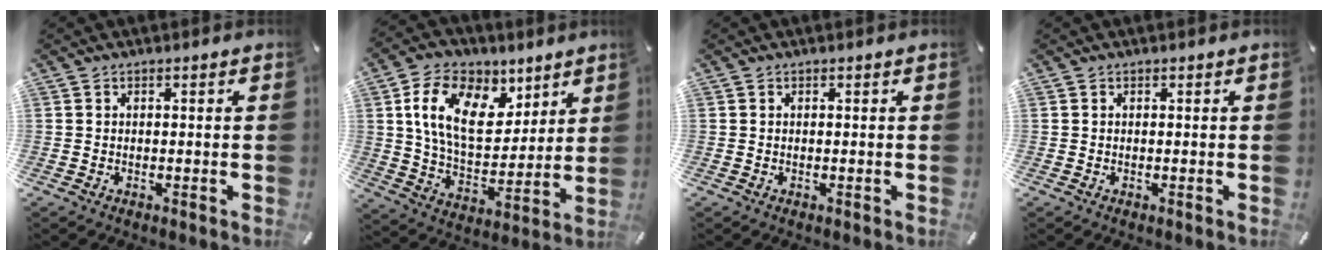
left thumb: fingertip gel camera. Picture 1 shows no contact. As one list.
[{"total": 16.8, "force": [7.6, 10.9, 10.2], "torque": [-0.190, -0.021, 0.140]}, {"total": 0.0}, {"total": 0.0}]